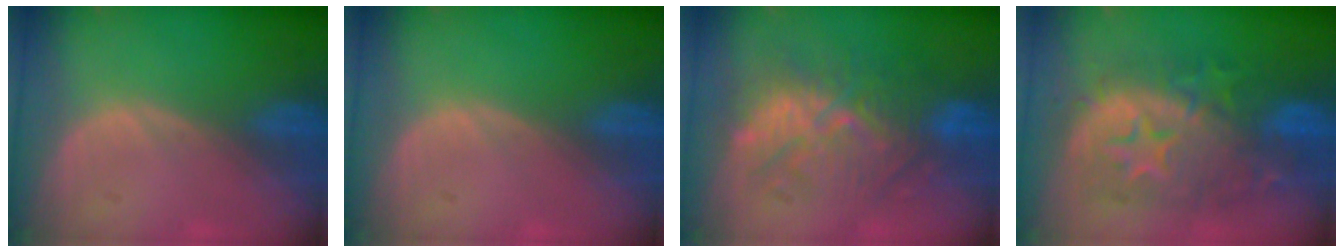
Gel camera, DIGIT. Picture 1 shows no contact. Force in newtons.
{"total": 0.0}
{"total": 9.8, "press": 9.7, "slide": 1.0}
{"total": 12.6, "press": 12.6, "slide": 1.1}